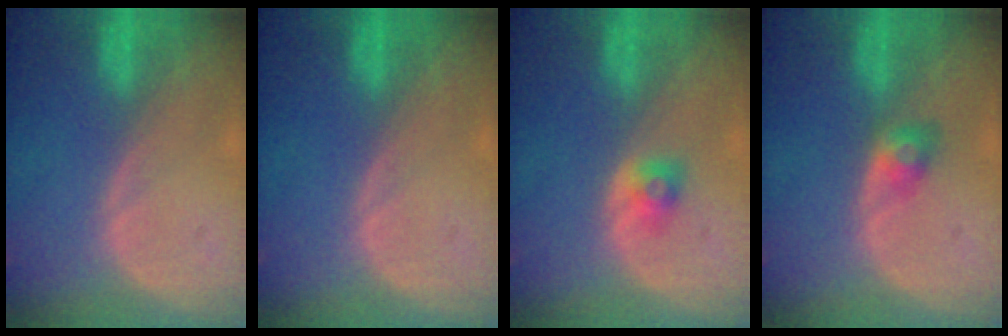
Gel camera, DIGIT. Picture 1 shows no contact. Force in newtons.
{"total": 0.0}
{"total": 2.0, "press": 2.0, "slide": 0.3}
{"total": 3.0, "press": 2.5, "slide": 1.5}